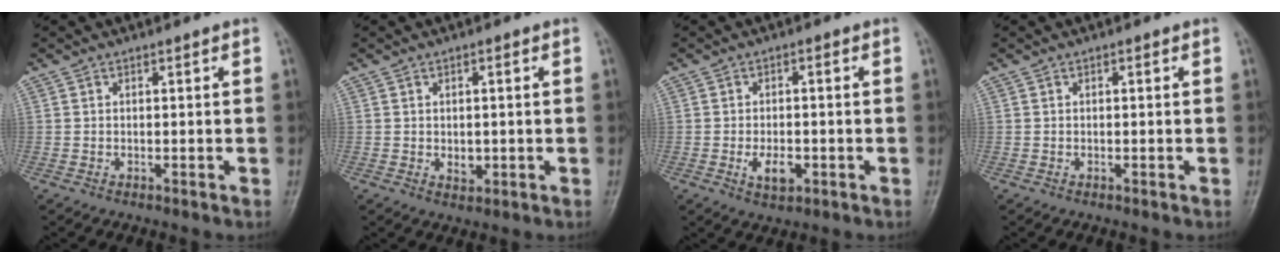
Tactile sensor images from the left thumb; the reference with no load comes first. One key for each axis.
{"total": 2.9, "fx": -0.2, "fy": 2.1, "fz": 2.0, "tx": -0.017, "ty": -0.002, "tz": 0.000}
{"total": 4.8, "fx": -1.5, "fy": 2.8, "fz": 3.6, "tx": -0.053, "ty": 0.005, "tz": -0.024}
{"total": 0.0}